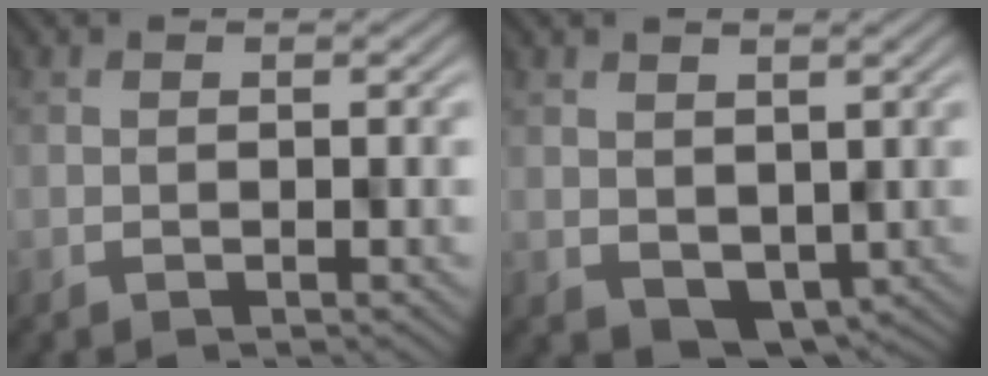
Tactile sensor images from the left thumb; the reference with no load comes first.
{"total": 4.6, "force": [-0.7, 3.6, 2.7], "torque": [-0.043, -0.026, 0.008]}